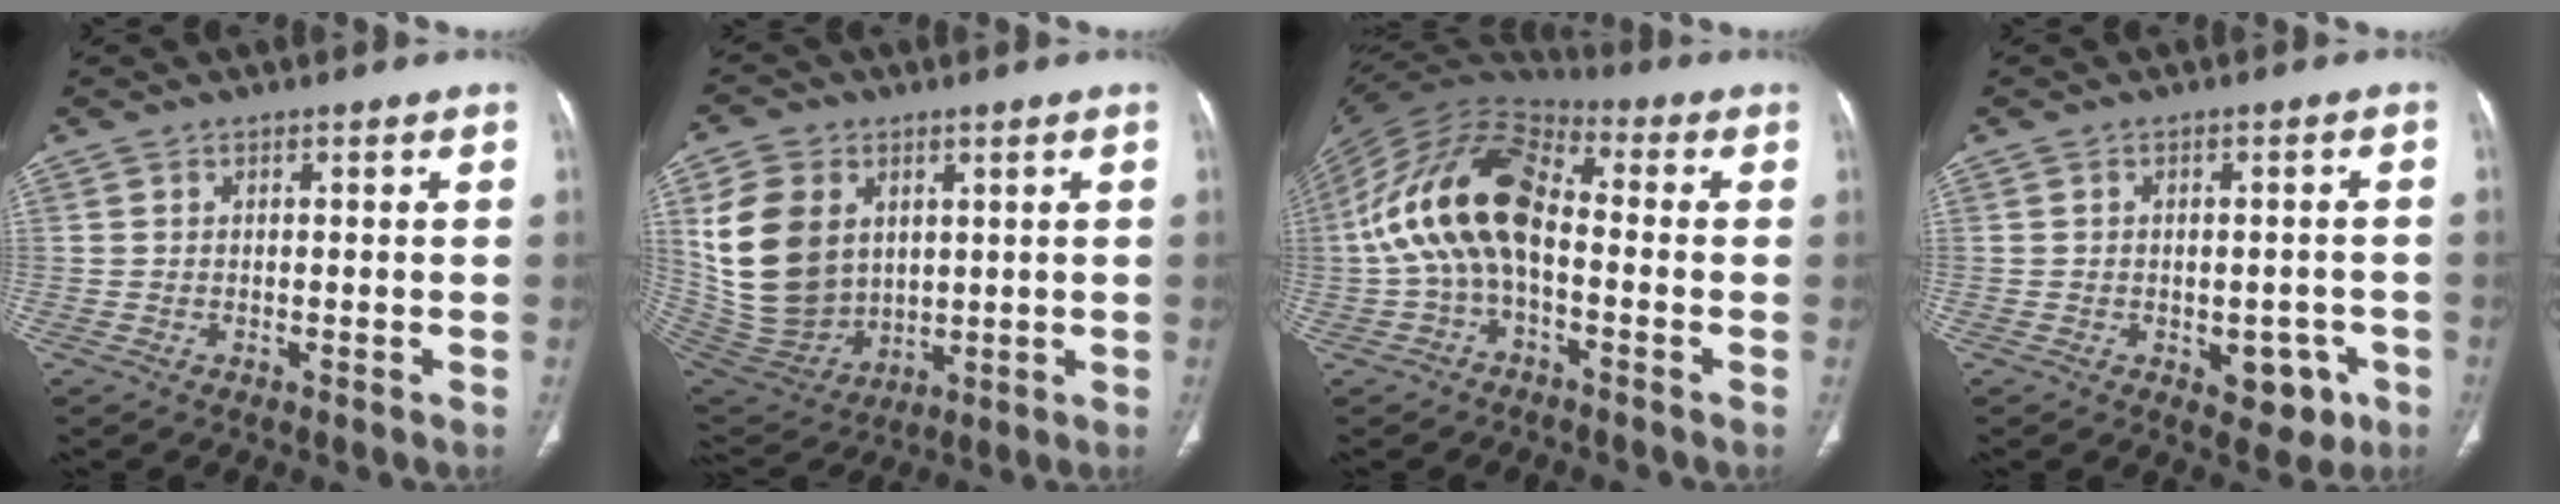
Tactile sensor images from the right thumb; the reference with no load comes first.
{"total": 17.6, "force": [4.5, 13.3, 10.6], "torque": [-0.188, -0.020, 0.111]}
{"total": 16.7, "force": [-1.3, 9.3, 13.7], "torque": [-0.257, 0.042, -0.034]}
{"total": 6.5, "force": [-2.5, 4.2, 4.3], "torque": [-0.022, 0.012, -0.023]}